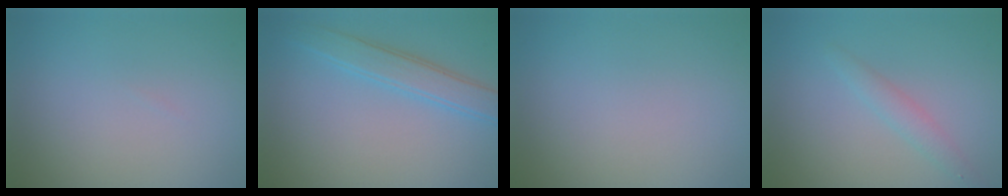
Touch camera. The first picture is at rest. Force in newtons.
{"total": 3.2, "press": 3.2, "slide": 0.1}
{"total": 0.0}
{"total": 1.7, "press": 1.7, "slide": 0.0}